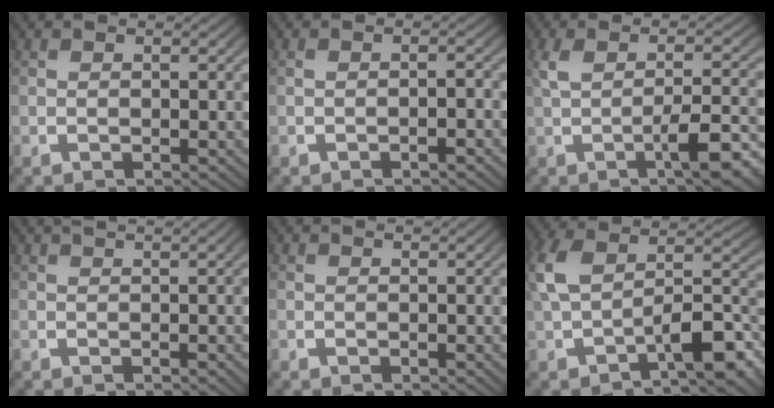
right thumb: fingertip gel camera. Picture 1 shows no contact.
{"total": 0.7, "force": [-0.6, 0.1, 0.4], "torque": [-0.007, 0.000, -0.011]}
{"total": 5.6, "force": [-0.9, 1.8, 5.2], "torque": [-0.084, 0.000, -0.007]}
{"total": 1.7, "force": [1.4, -0.1, 1.0], "torque": [-0.009, 0.004, 0.023]}
{"total": 0.9, "force": [0.9, -0.1, 0.3], "torque": [0.000, -0.001, 0.015]}
{"total": 8.3, "force": [-1.3, 4.5, 6.9], "torque": [-0.131, -0.008, -0.002]}